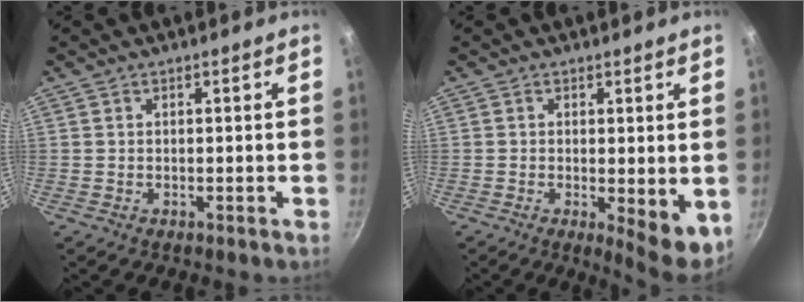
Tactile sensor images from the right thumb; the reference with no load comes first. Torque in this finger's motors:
{"motor_torque": [-0.08, 0.55, -0.03, 0.16, 0.00]}